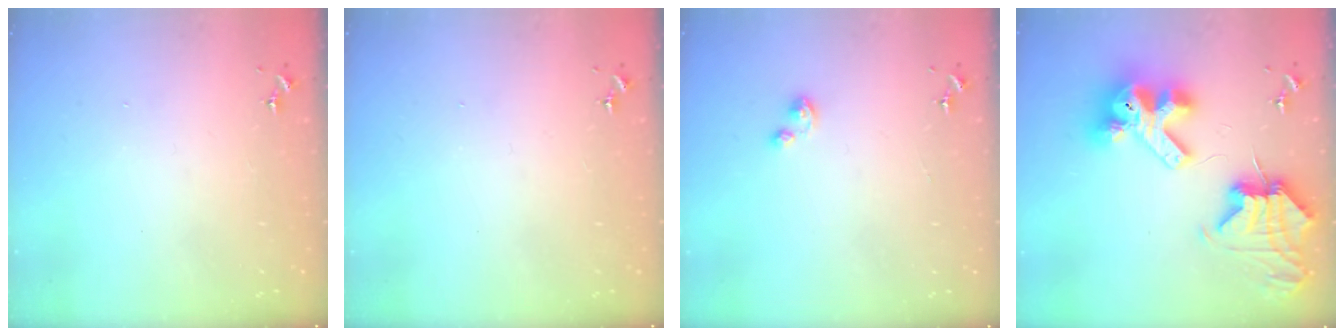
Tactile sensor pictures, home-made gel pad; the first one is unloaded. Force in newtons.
{"total": 0.0}
{"total": 2.9, "press": 2.9, "slide": 0.3}
{"total": 17.7, "press": 17.6, "slide": 2.0}